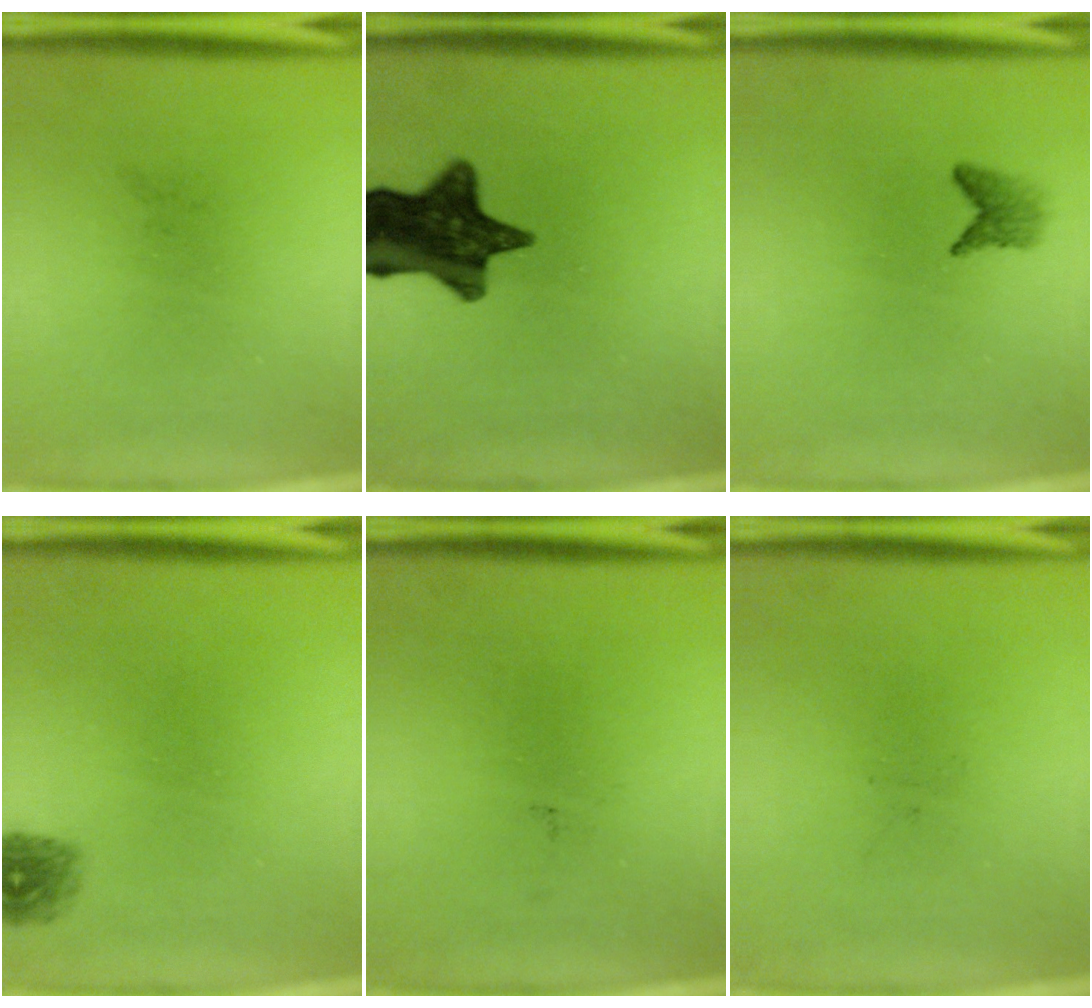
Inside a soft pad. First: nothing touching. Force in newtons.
{"total": 13.7}
{"total": 1.9}
{"total": 1.6}
{"total": 0.0}
{"total": 0.0}